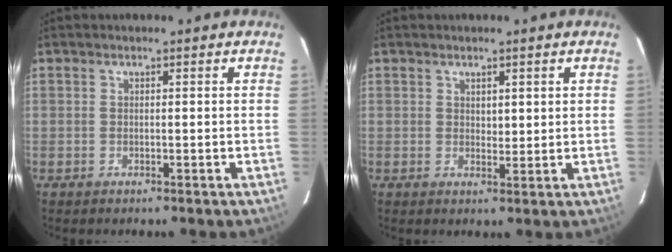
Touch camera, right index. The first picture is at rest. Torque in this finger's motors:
{"motor_torque": [-0.13, 0.16, -0.07, 0.00]}